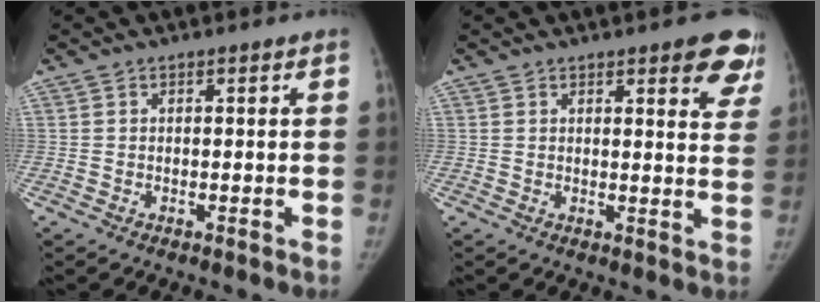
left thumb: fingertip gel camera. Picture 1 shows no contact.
{"total": 9.6, "force": [6.1, 3.0, 6.7], "torque": [-0.040, -0.027, 0.061]}